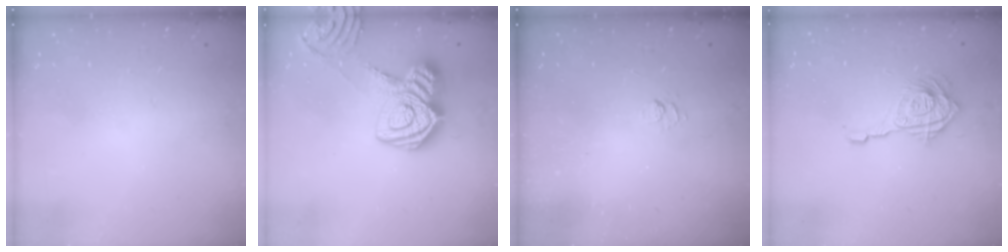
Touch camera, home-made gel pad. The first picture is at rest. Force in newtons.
{"total": 17.8, "press": 17.8, "slide": 1.2}
{"total": 2.5, "press": 2.0, "slide": 1.4}
{"total": 12.8, "press": 12.7, "slide": 1.4}